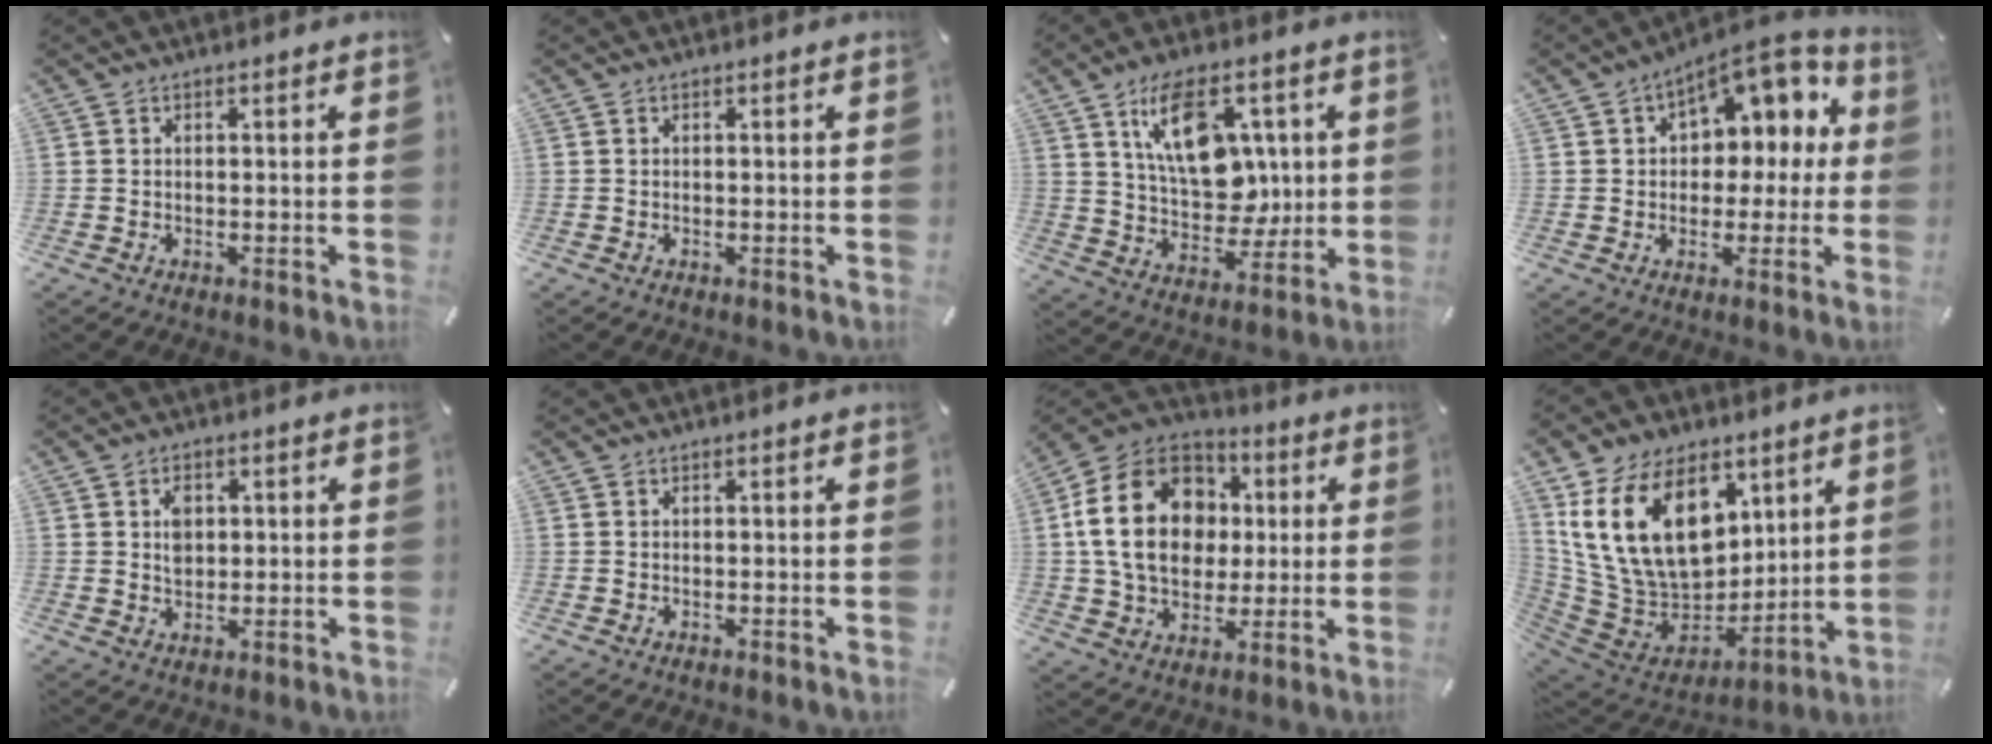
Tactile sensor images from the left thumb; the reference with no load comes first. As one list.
[{"total": 0.0}, {"total": 16.4, "force": [5.4, 10.7, 11.2], "torque": [-0.181, -0.001, 0.100]}, {"total": 10.9, "force": [5.2, 7.2, 6.3], "torque": [-0.075, -0.038, 0.091]}, {"total": 4.0, "force": [0.8, 3.2, 2.2], "torque": [-0.033, 0.002, 0.009]}, {"total": 0.0}, {"total": 20.8, "force": [2.3, 16.5, 12.4], "torque": [-0.234, 0.015, 0.042]}, {"total": 22.7, "force": [8.9, 15.4, 14.1], "torque": [-0.292, -0.044, 0.162]}]